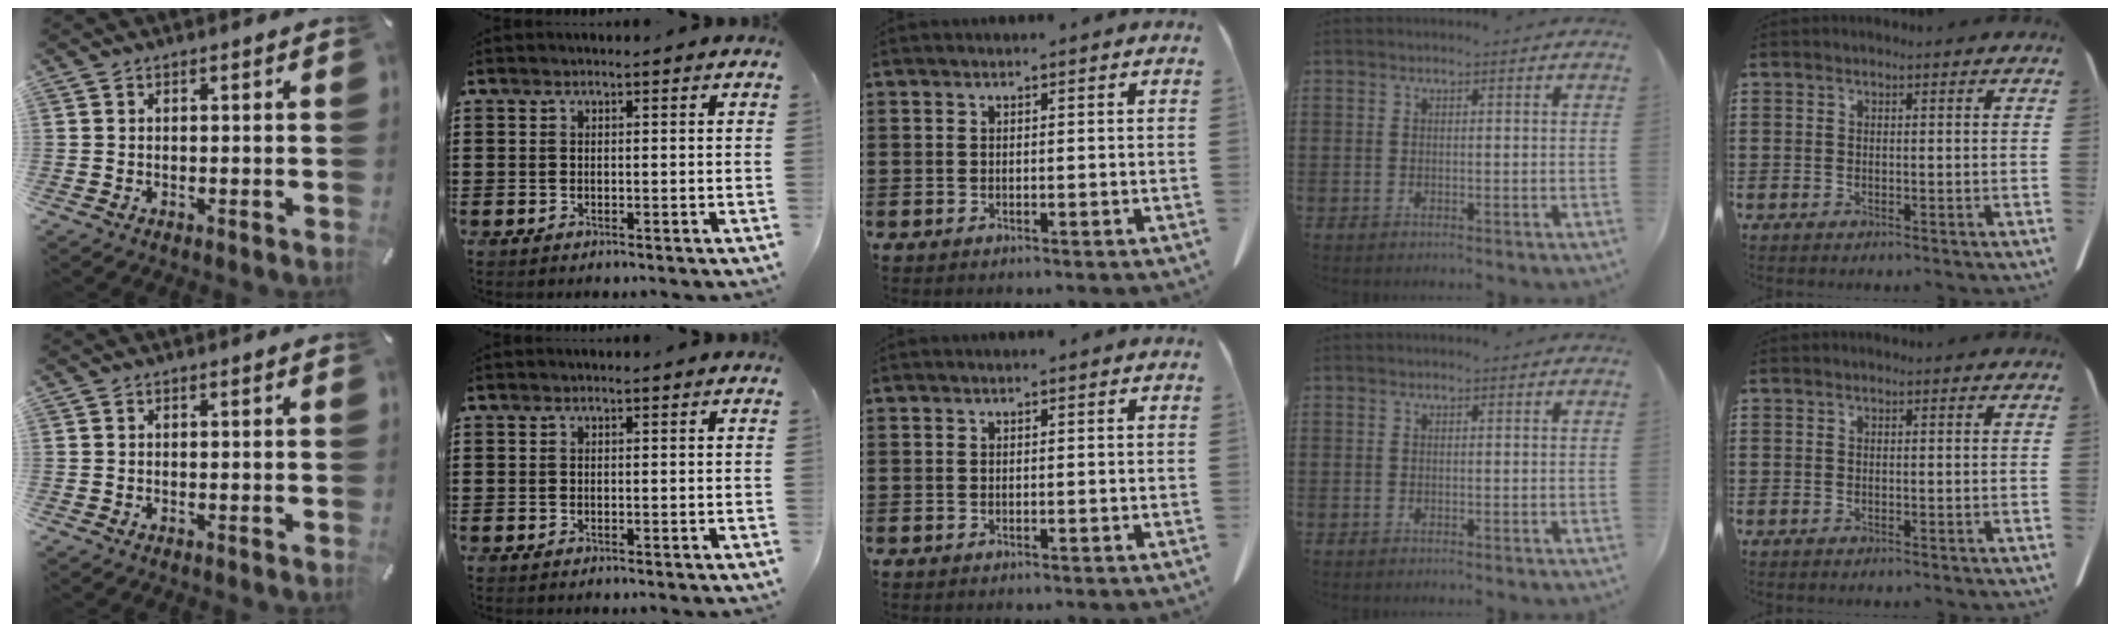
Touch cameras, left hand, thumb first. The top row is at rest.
{}